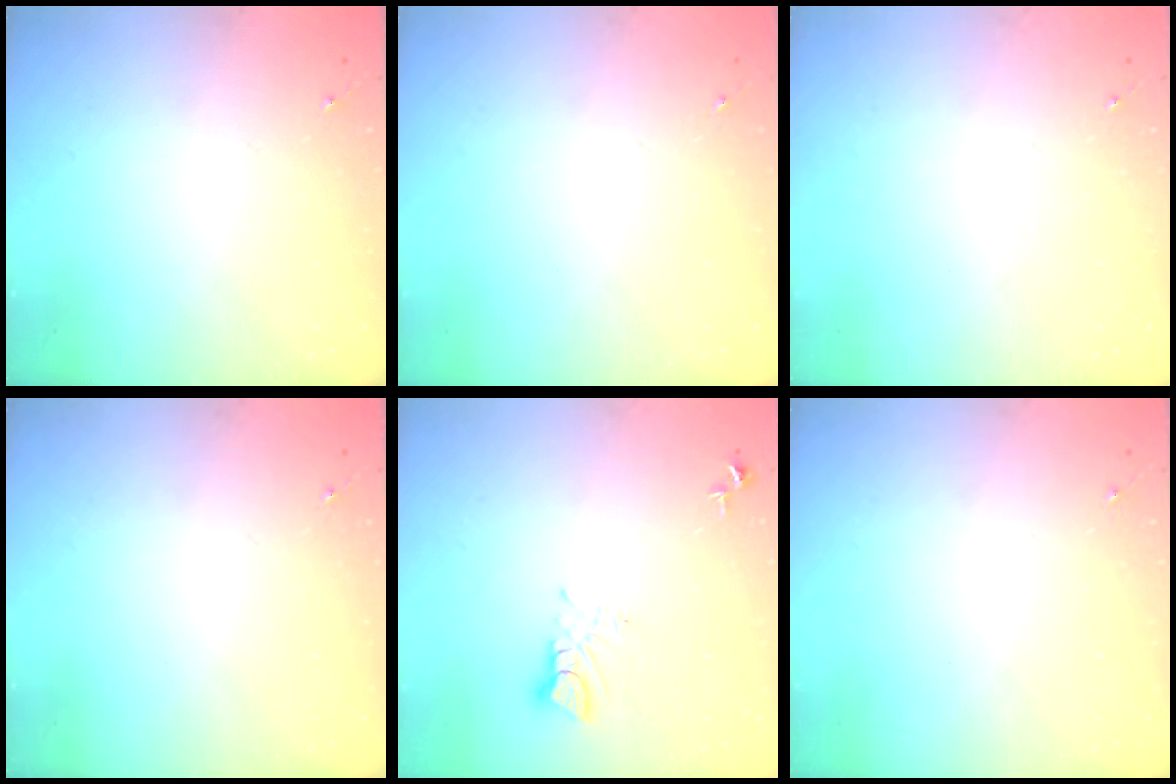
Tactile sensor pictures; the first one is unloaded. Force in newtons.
{"total": 0.0}
{"total": 0.0}
{"total": 0.0}
{"total": 4.2, "press": 4.2, "slide": 0.5}
{"total": 0.0}